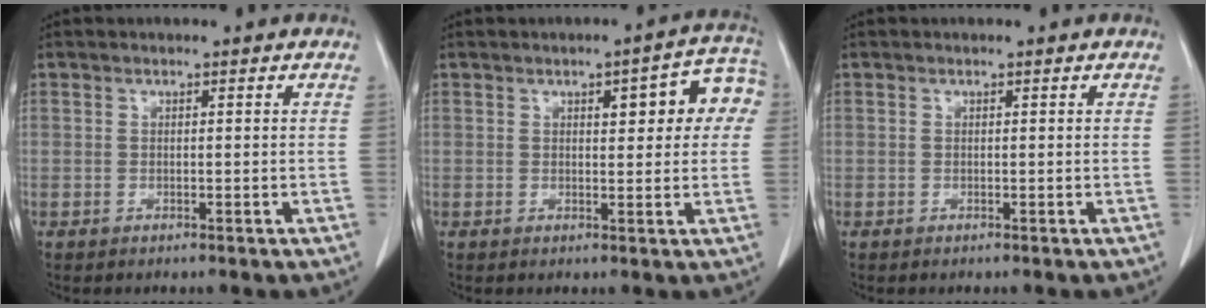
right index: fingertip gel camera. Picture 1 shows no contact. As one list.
[{"total": 8.4, "force": [2.3, 2.8, 7.6], "torque": [-0.085, 0.027, 0.024]}, {"total": 0.0}]